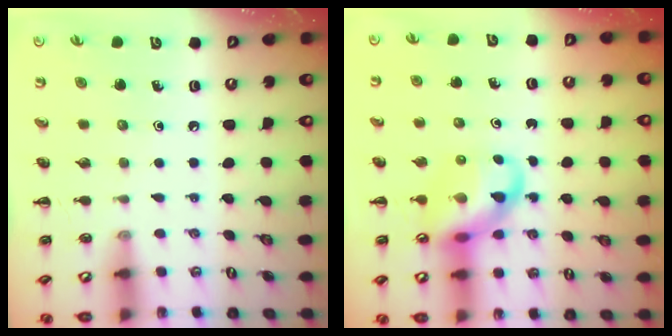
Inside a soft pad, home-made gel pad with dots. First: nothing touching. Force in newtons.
{"total": 10.2, "press": 9.8, "slide": 2.7}